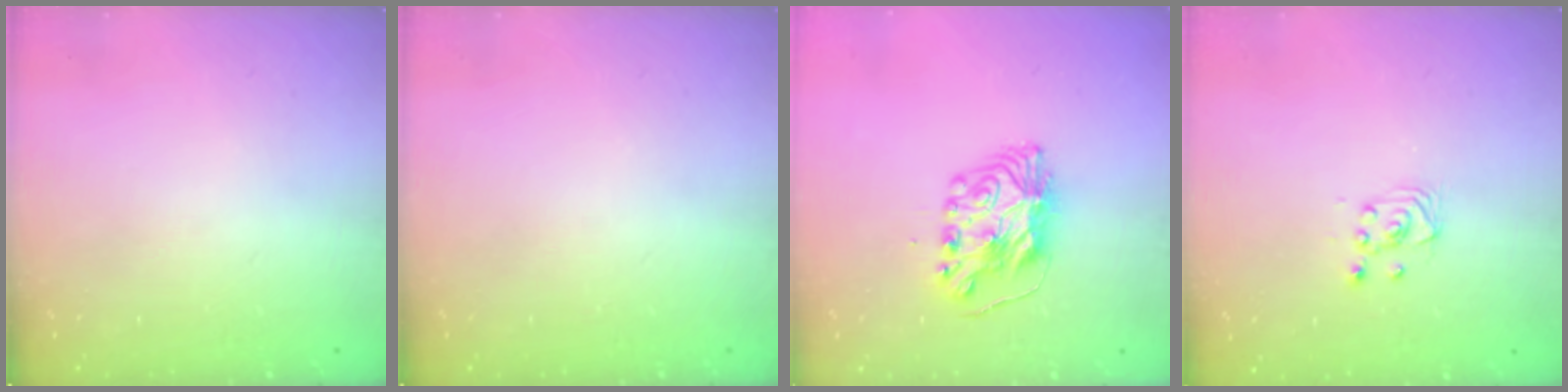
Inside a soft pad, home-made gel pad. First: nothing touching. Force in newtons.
{"total": 0.0}
{"total": 7.7, "press": 7.7, "slide": 0.8}
{"total": 2.5, "press": 2.2, "slide": 1.1}